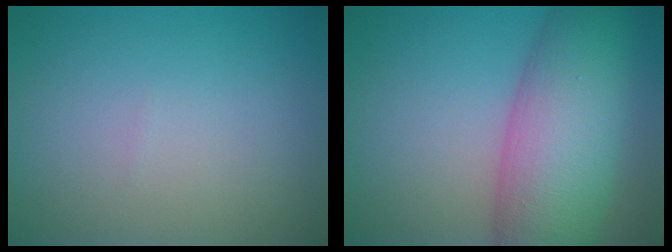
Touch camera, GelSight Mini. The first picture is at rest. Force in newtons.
{"total": 11.0, "press": 11.0, "slide": 0.3}